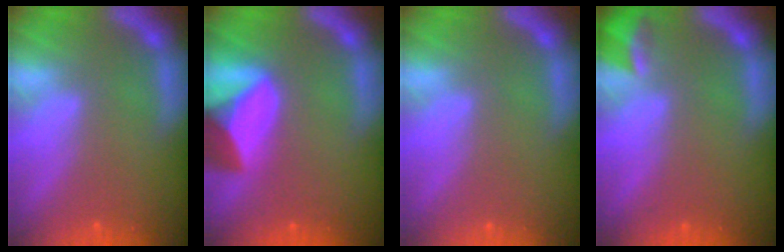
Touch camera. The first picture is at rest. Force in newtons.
{"total": 8.9}
{"total": 0.0}
{"total": 2.4}